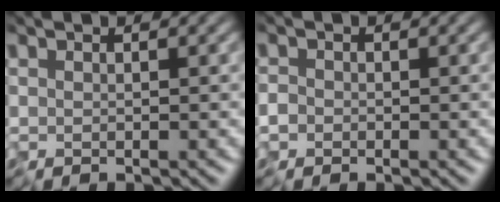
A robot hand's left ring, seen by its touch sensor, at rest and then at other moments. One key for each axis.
{"total": 1.1, "fx": -0.7, "fy": 0.9, "fz": 0.0, "tx": 0.000, "ty": -0.002, "tz": -0.018}